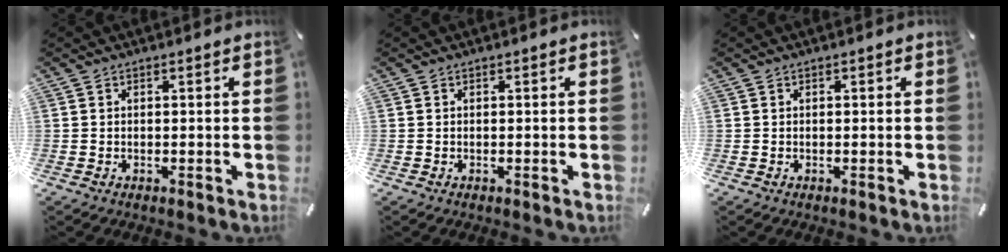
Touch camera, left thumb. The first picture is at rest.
{"total": 0.0}
{"total": 0.0}